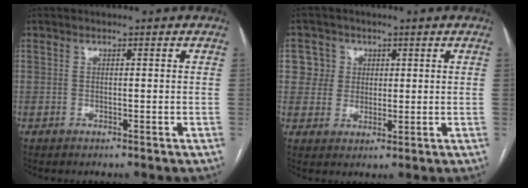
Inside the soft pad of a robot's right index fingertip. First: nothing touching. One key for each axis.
{"total": 4.9, "fx": 1.7, "fy": 4.6, "fz": 0.2, "tx": 0.005, "ty": 0.008, "tz": 0.033}